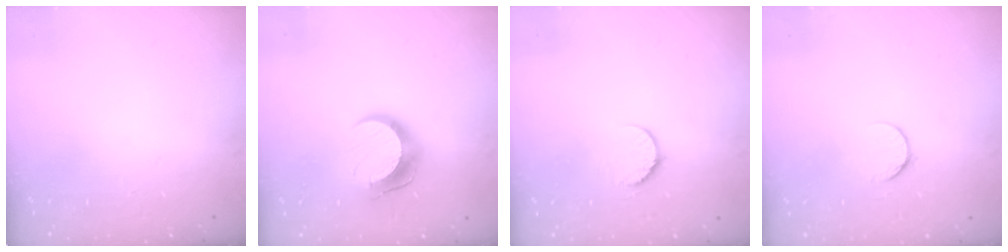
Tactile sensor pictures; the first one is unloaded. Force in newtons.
{"total": 11.9, "press": 11.9, "slide": 0.7}
{"total": 7.8, "press": 7.7, "slide": 0.7}
{"total": 8.5, "press": 8.5, "slide": 0.8}